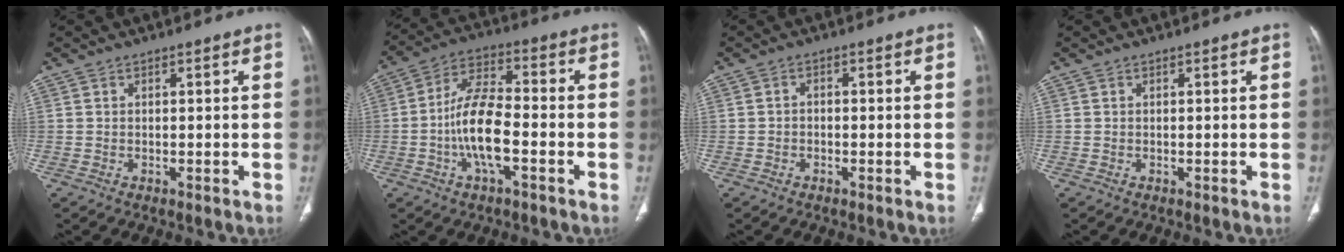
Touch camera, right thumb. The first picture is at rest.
{"total": 11.8, "force": [-3.2, 4.5, 10.4], "torque": [-0.203, 0.030, -0.064]}
{"total": 1.2, "force": [-0.4, 0.9, 0.6], "torque": [-0.006, 0.005, -0.009]}
{"total": 0.0}